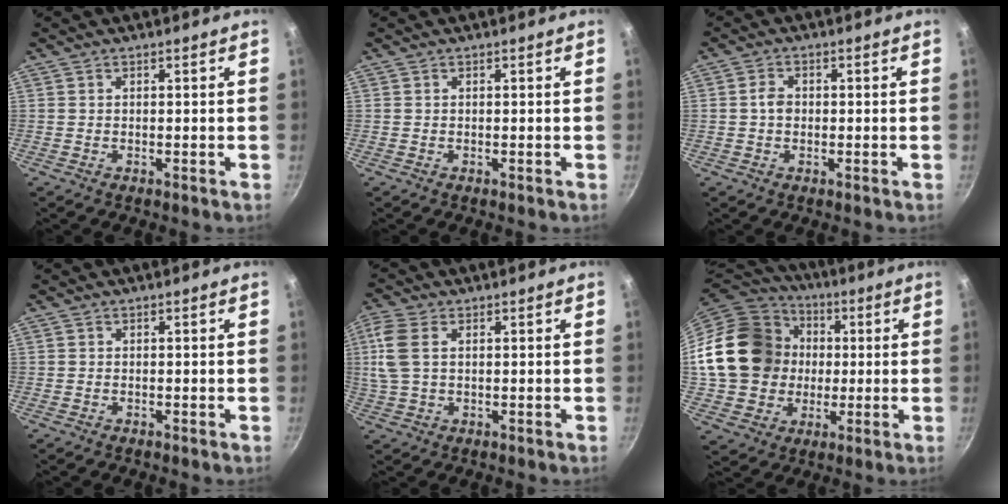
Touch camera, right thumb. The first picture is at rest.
{"total": 0.0}
{"total": 2.6, "force": [0.0, 1.9, 1.7], "torque": [-0.024, 0.007, -0.003]}
{"total": 0.0}
{"total": 7.2, "force": [1.5, 4.2, 5.7], "torque": [-0.133, 0.009, 0.029]}
{"total": 22.9, "force": [1.5, 19.7, 11.6], "torque": [-0.197, 0.041, 0.039]}